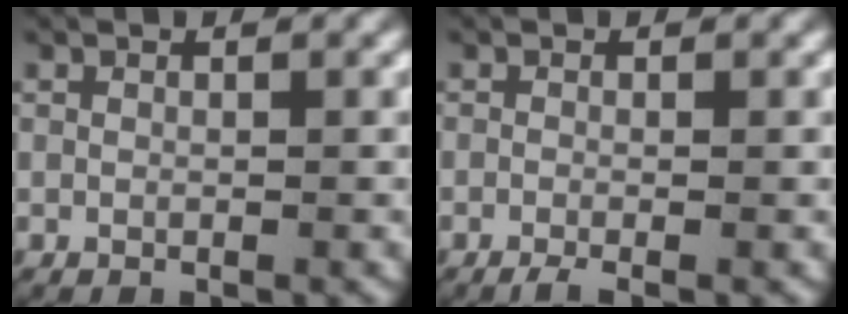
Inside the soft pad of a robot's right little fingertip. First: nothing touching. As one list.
[{"total": 1.6, "force": [-1.3, 0.2, 0.9], "torque": [-0.019, -0.008, -0.019]}]